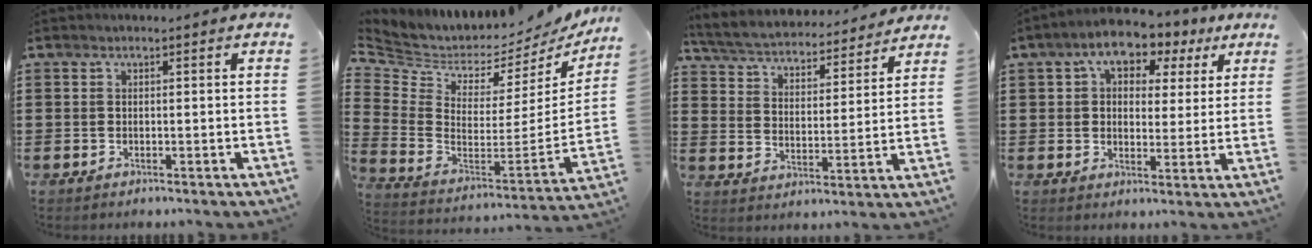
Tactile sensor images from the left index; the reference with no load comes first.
{"total": 3.1, "force": [2.5, 1.7, 0.9], "torque": [-0.041, -0.043, 0.035]}
{"total": 4.6, "force": [4.5, 0.2, 0.9], "torque": [-0.041, -0.032, 0.072]}
{"total": 7.1, "force": [4.6, 4.0, 3.7], "torque": [-0.073, -0.006, 0.075]}